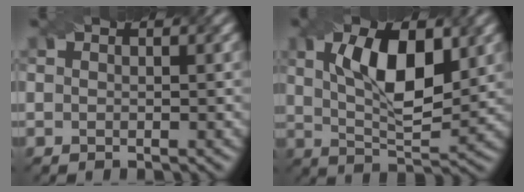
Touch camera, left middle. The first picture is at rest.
{"total": 8.5, "force": [2.4, 3.5, 7.3], "torque": [-0.126, 0.006, 0.042]}